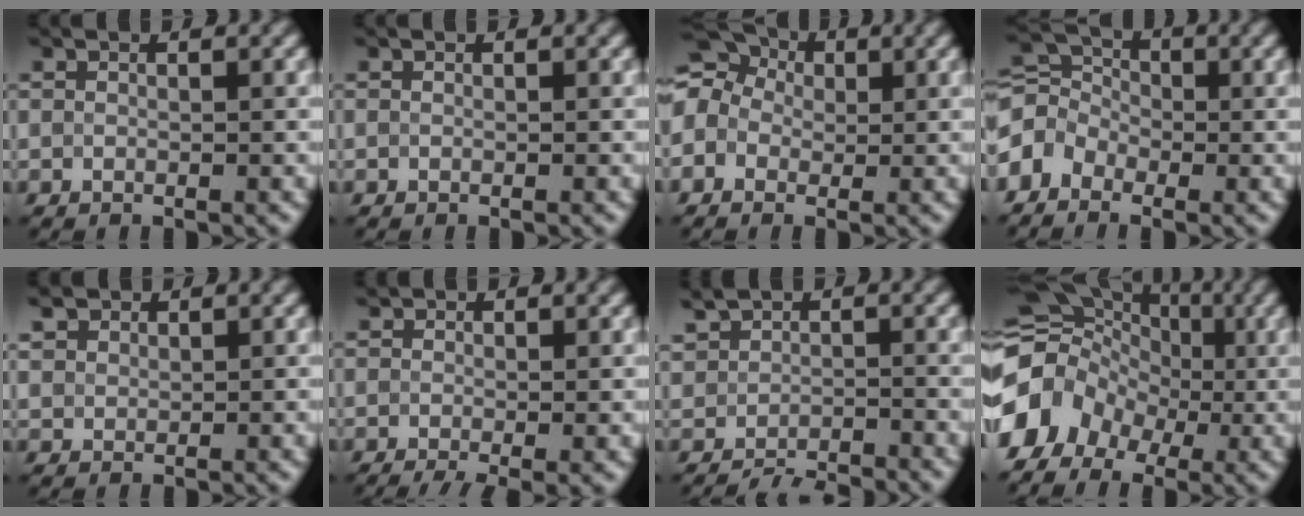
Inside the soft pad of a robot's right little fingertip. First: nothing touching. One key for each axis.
{"total": 0.0}
{"total": 7.8, "fx": 1.3, "fy": 6.5, "fz": 4.1, "tx": -0.084, "ty": 0.042, "tz": -0.025}
{"total": 3.3, "fx": -1.9, "fy": 2.2, "fz": 1.6, "tx": -0.038, "ty": 0.016, "tz": -0.057}
{"total": 1.9, "fx": 1.5, "fy": 1.1, "fz": 0.6, "tx": -0.025, "ty": 0.005, "tz": 0.033}
{"total": 2.3, "fx": -0.6, "fy": 1.2, "fz": 1.9, "tx": -0.036, "ty": -0.006, "tz": -0.011}
{"total": 2.9, "fx": -2.5, "fy": 1.2, "fz": 1.0, "tx": -0.011, "ty": -0.010, "tz": -0.051}
{"total": 8.2, "fx": -2.3, "fy": 6.6, "fz": 4.3, "tx": -0.077, "ty": 0.016, "tz": -0.054}